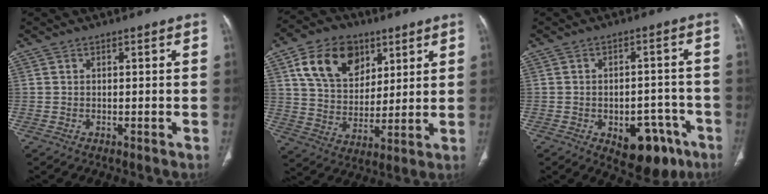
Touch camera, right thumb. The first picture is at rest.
{"total": 15.6, "force": [7.1, 11.1, 8.5], "torque": [-0.122, -0.020, 0.132]}
{"total": 11.3, "force": [-5.4, 6.5, 7.5], "torque": [-0.064, 0.036, -0.062]}